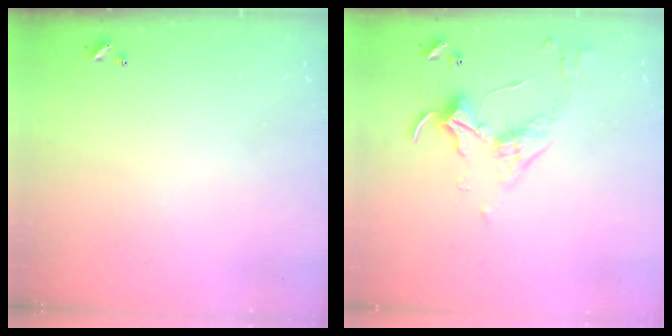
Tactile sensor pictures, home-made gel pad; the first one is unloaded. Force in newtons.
{"total": 3.3, "press": 3.3, "slide": 0.6}